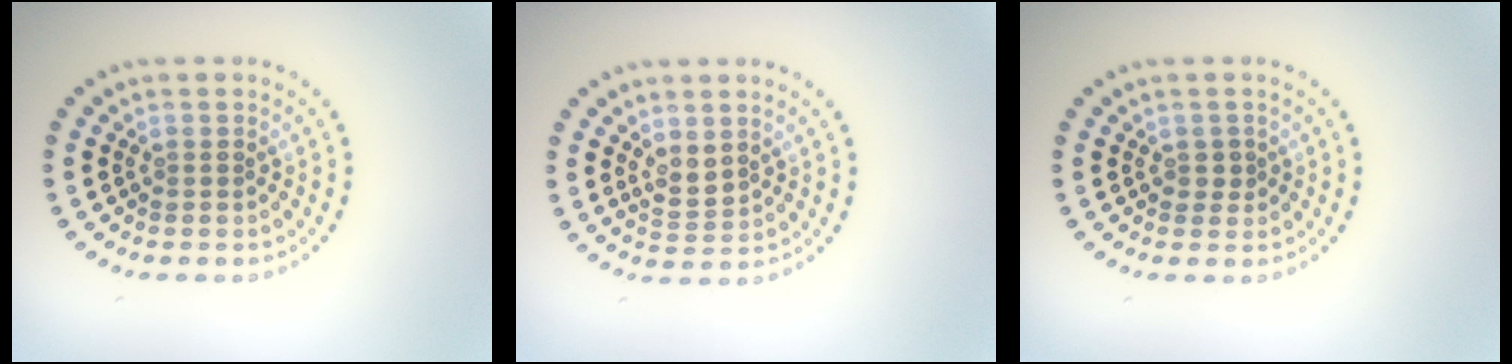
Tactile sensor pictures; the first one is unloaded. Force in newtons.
{"total": 2.1, "press": 1.9, "slide": 1.0}
{"total": 1.0, "press": 0.9, "slide": 0.4}